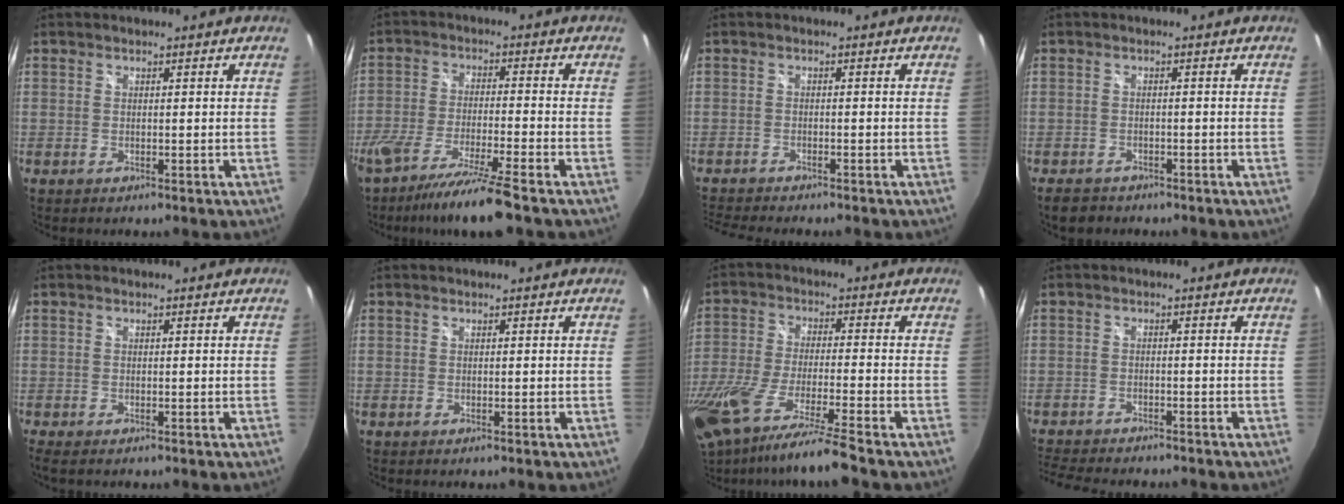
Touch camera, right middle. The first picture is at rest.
{"total": 12.5, "force": [-9.7, -0.3, 7.9], "torque": [-0.170, -0.037, -0.168]}
{"total": 5.7, "force": [-5.2, 0.4, 2.3], "torque": [-0.058, -0.019, -0.089]}
{"total": 3.4, "force": [-2.5, 2.1, 1.0], "torque": [-0.029, -0.003, -0.041]}
{"total": 0.0}
{"total": 0.0}
{"total": 17.6, "force": [-13.5, -0.2, 11.2], "torque": [-0.222, -0.064, -0.237]}
{"total": 8.9, "force": [-8.1, 1.8, 3.3], "torque": [-0.087, -0.016, -0.132]}